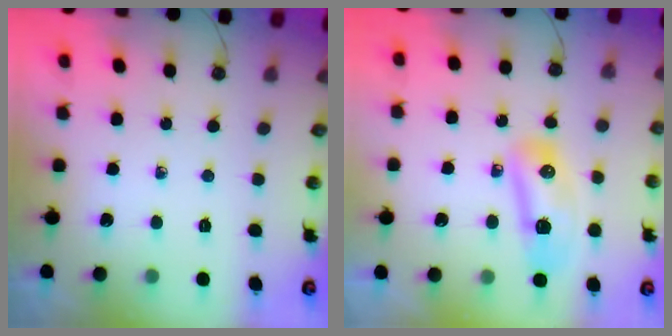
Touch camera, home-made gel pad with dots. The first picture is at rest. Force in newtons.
{"total": 11.4, "press": 10.6, "slide": 4.2}